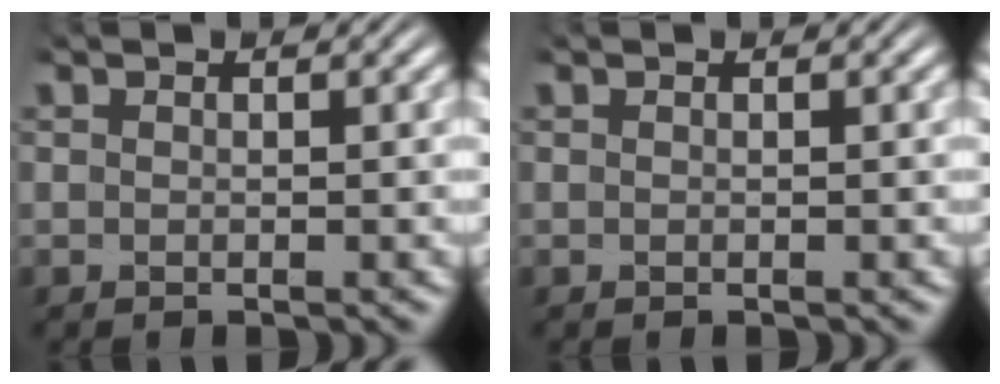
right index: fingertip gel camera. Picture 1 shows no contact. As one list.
[{"total": 0.0}]